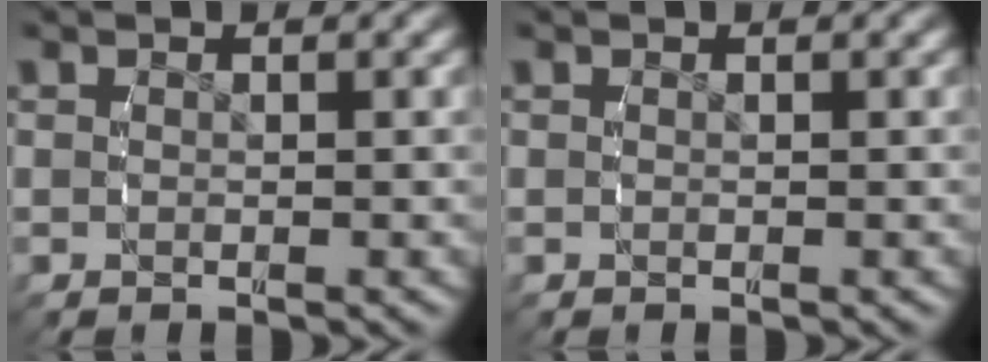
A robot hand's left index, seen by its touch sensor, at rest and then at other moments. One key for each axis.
{"total": 0.0}